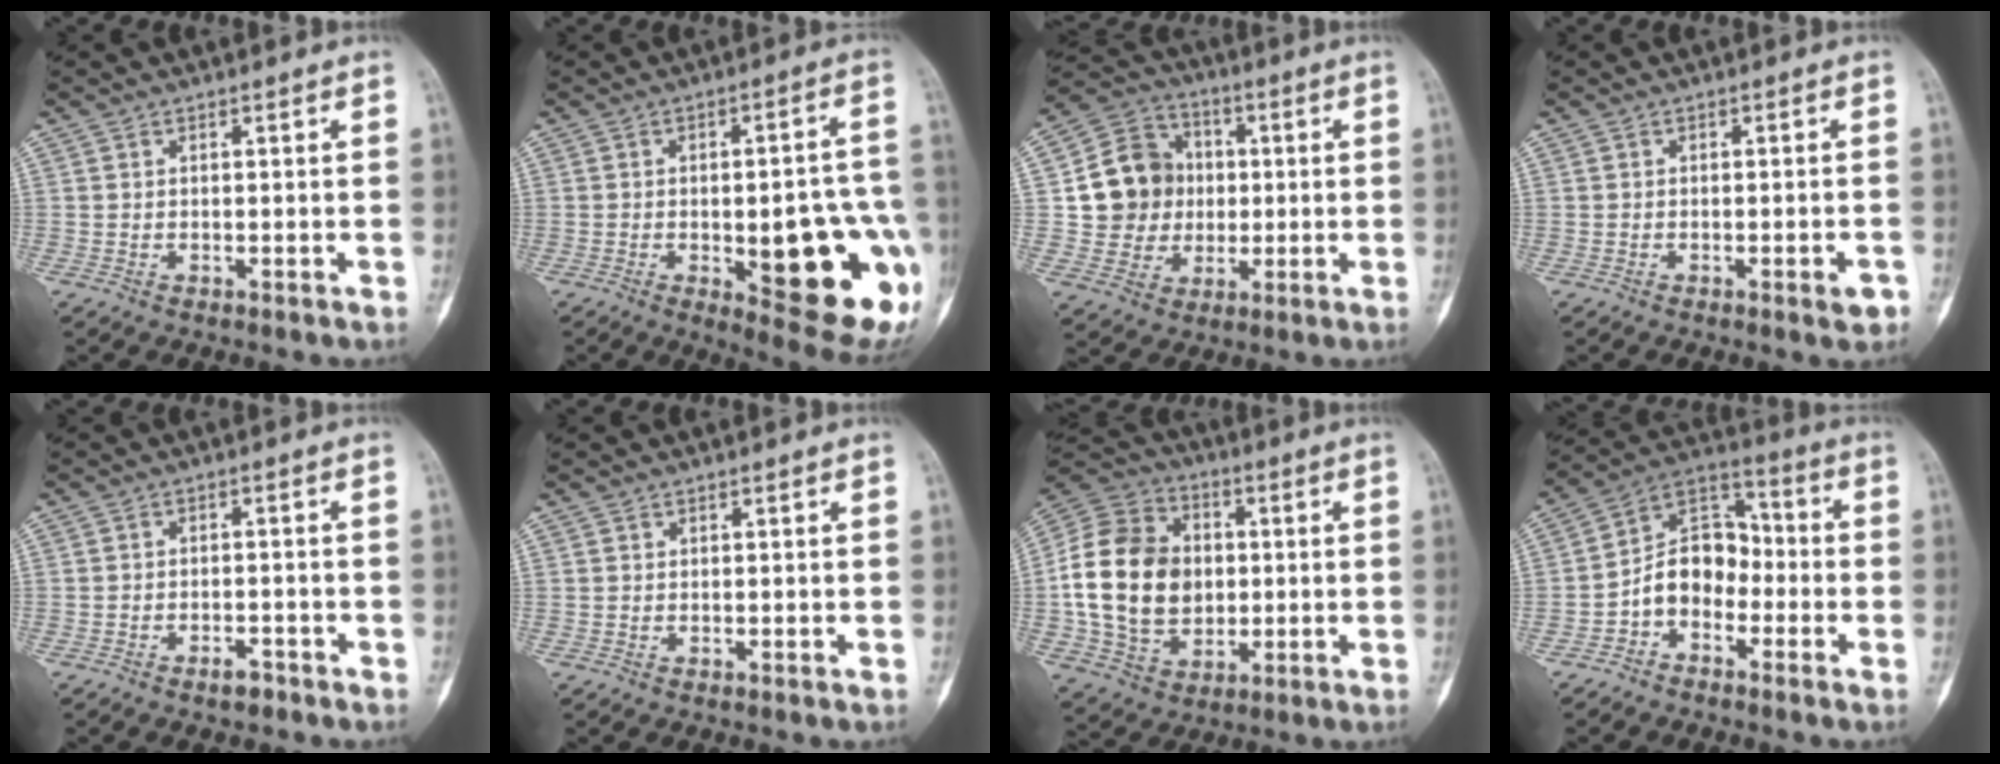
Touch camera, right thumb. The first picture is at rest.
{"total": 22.1, "force": [-5.3, 7.4, 20.1], "torque": [-0.195, 0.010, -0.042]}
{"total": 13.9, "force": [1.1, 12.7, 5.5], "torque": [-0.058, 0.017, 0.024]}
{"total": 2.7, "force": [-1.3, 0.9, 2.1], "torque": [-0.020, 0.008, -0.015]}
{"total": 2.4, "force": [-1.8, 1.2, 1.0], "torque": [-0.009, 0.011, -0.028]}
{"total": 0.0}
{"total": 20.3, "force": [0.1, 15.7, 12.9], "torque": [-0.220, 0.017, 0.008]}
{"total": 10.6, "force": [-3.3, 7.9, 6.2], "torque": [-0.077, 0.055, -0.075]}